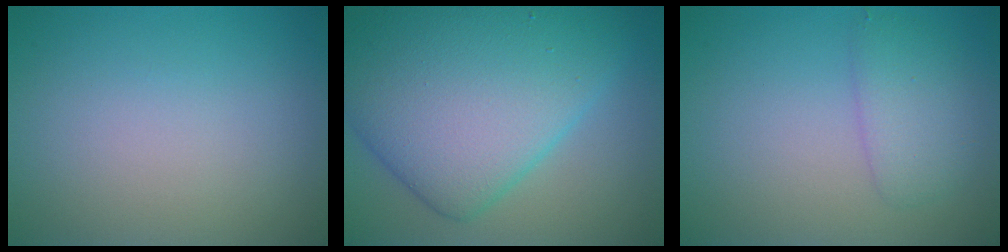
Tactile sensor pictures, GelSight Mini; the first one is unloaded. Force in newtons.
{"total": 11.6, "press": 11.6, "slide": 0.3}
{"total": 2.4, "press": 2.4, "slide": 0.1}